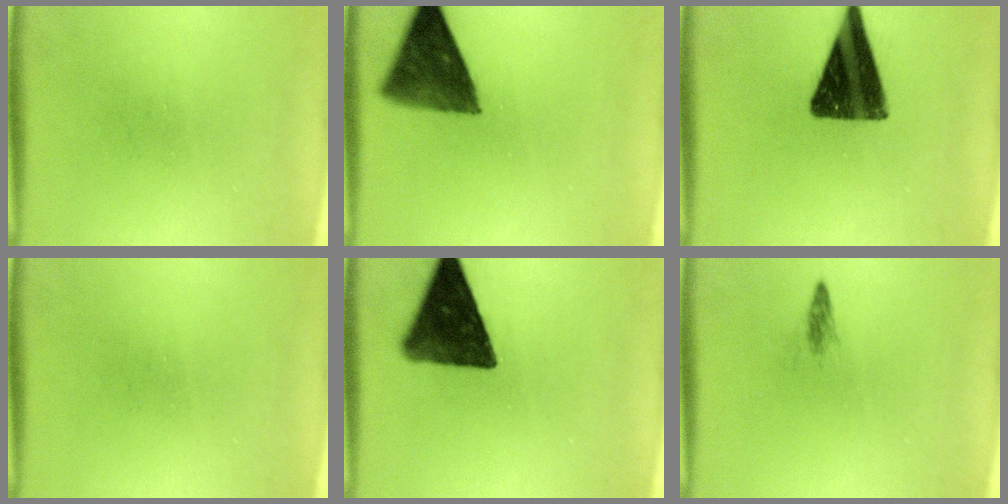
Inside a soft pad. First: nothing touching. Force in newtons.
{"total": 10.6}
{"total": 14.1}
{"total": 0.0}
{"total": 13.9}
{"total": 1.0}